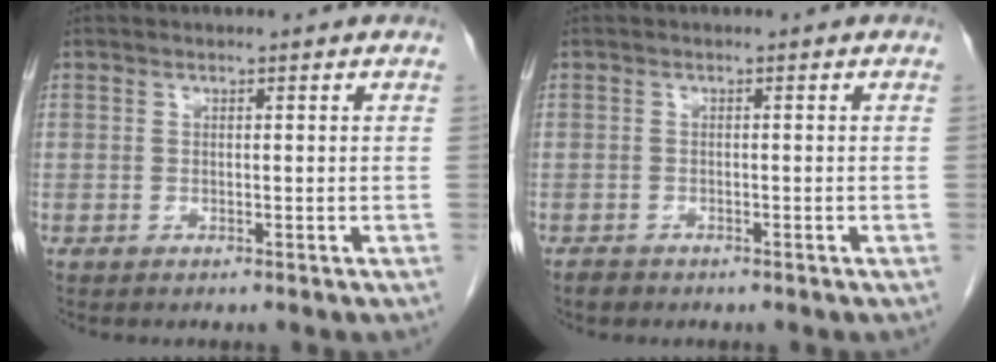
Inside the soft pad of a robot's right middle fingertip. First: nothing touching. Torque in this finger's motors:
{"motor_torque": [0.13, 0.11, -0.03, 0.00]}